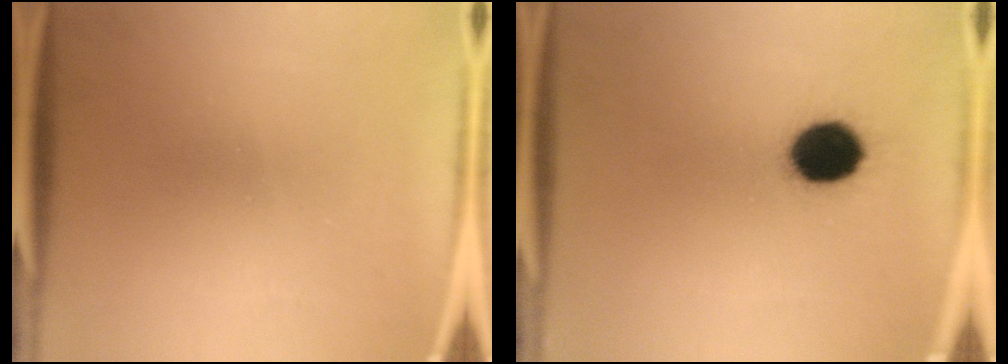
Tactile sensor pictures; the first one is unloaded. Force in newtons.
{"total": 10.2}